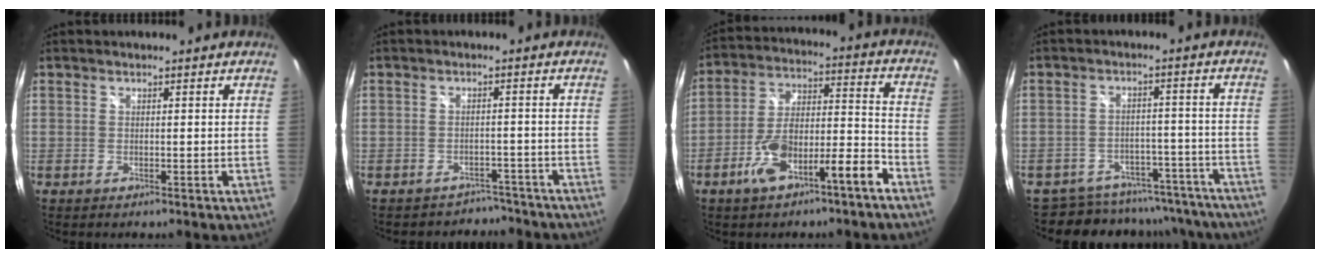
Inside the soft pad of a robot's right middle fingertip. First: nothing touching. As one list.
[{"total": 7.0, "force": [-5.9, 3.7, 0.8], "torque": [-0.016, 0.016, -0.072]}, {"total": 12.3, "force": [-7.6, 3.1, 9.2], "torque": [-0.166, 0.019, -0.120]}, {"total": 16.3, "force": [-14.5, 6.7, 3.5], "torque": [-0.070, 0.028, -0.178]}]